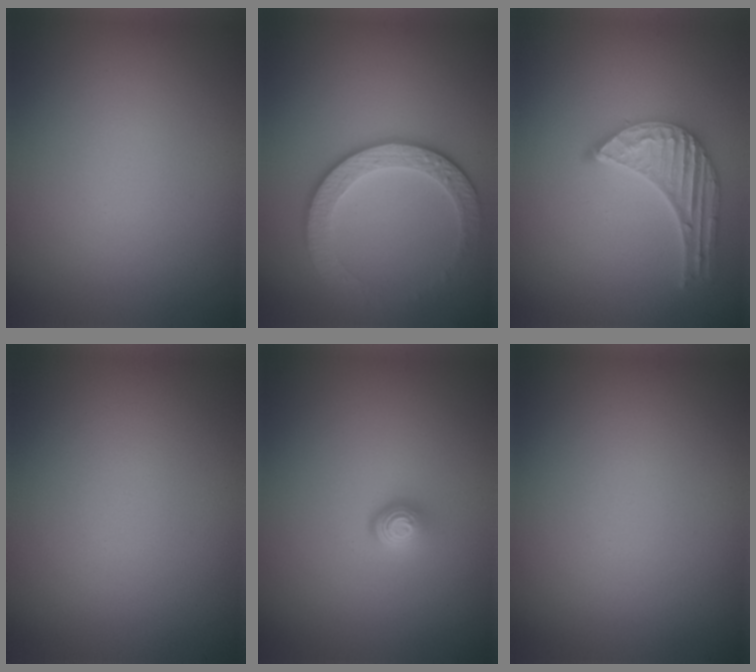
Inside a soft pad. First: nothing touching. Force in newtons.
{"total": 3.7, "press": 3.3, "slide": 1.5}
{"total": 5.1, "press": 4.0, "slide": 3.2}
{"total": 0.0}
{"total": 1.7, "press": 1.1, "slide": 1.3}
{"total": 0.0}